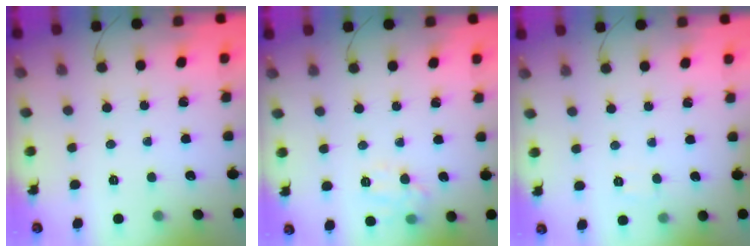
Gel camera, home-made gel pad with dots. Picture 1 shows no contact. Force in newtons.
{"total": 9.4, "press": 9.4, "slide": 0.6}
{"total": 2.4, "press": 2.1, "slide": 1.1}